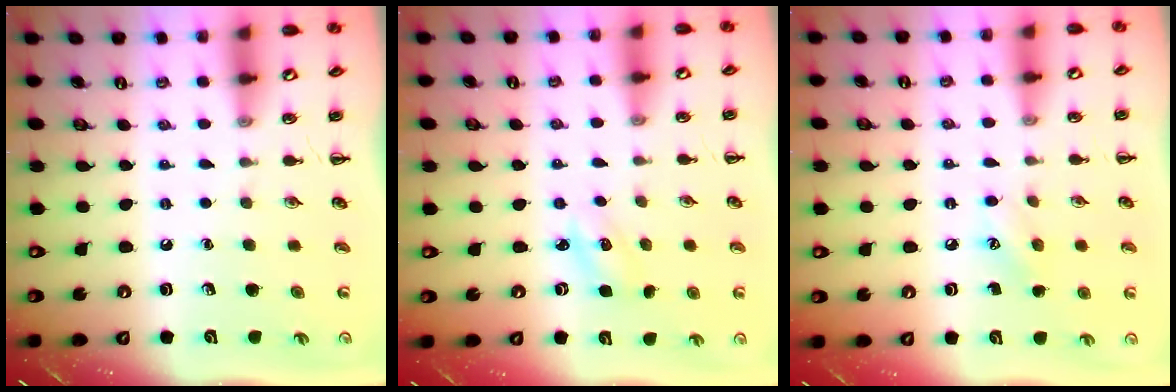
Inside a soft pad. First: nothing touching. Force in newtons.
{"total": 2.9, "press": 2.8, "slide": 0.9}
{"total": 5.9, "press": 5.7, "slide": 1.3}